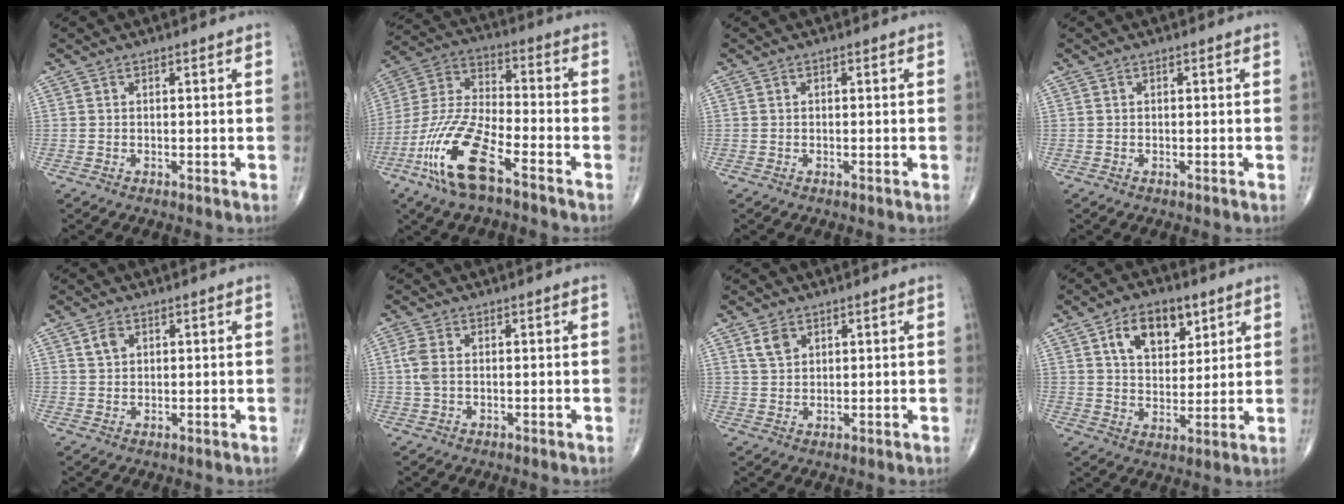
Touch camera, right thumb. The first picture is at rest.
{"total": 16.1, "force": [-8.8, 5.2, 12.4], "torque": [-0.269, 0.039, -0.173]}
{"total": 0.0}
{"total": 0.0}
{"total": 2.5, "force": [1.2, 1.7, 1.4], "torque": [-0.021, -0.002, 0.024]}
{"total": 3.1, "force": [0.3, 1.8, 2.6], "torque": [-0.078, 0.005, 0.006]}
{"total": 3.4, "force": [1.9, 2.2, 1.7], "torque": [-0.025, -0.007, 0.042]}
{"total": 11.2, "force": [5.3, 6.6, 7.3], "torque": [-0.087, -0.020, 0.091]}